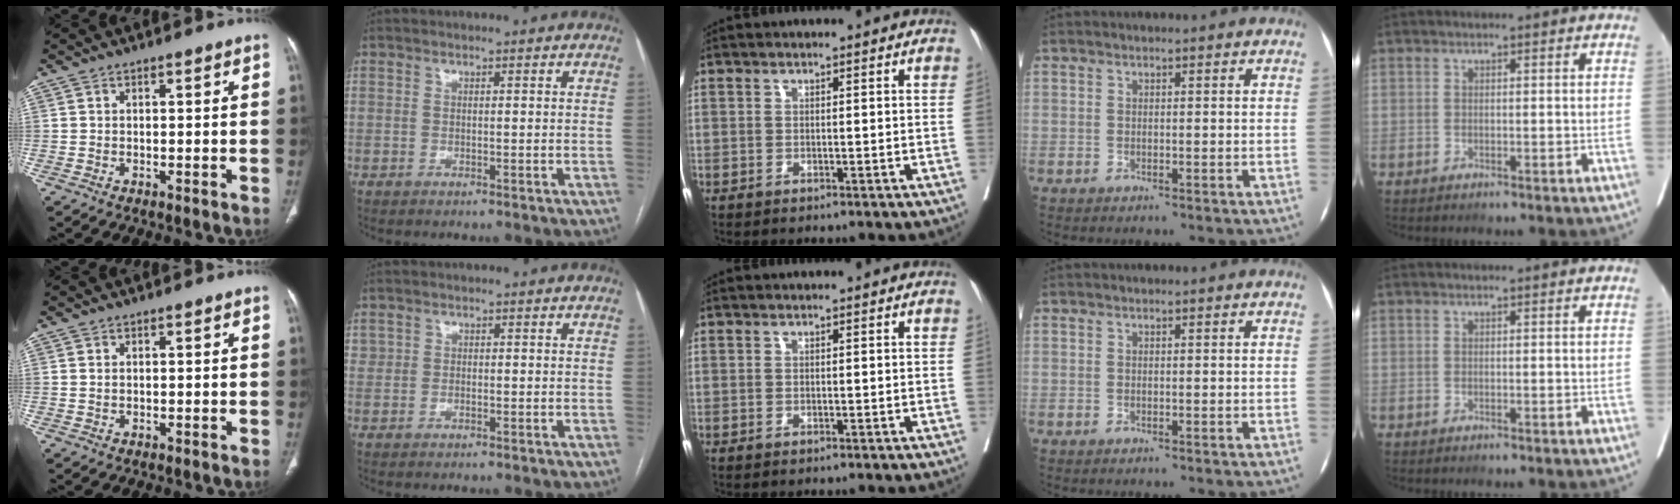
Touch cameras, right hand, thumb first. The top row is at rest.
{"thumb": {"total": 0.7, "force": [0.2, 0.5, 0.5], "torque": [-0.011, 0.002, 0.005]}, "index": {"total": 1.4, "force": [0.0, 1.2, 0.7], "torque": [-0.022, 0.010, 0.003]}}